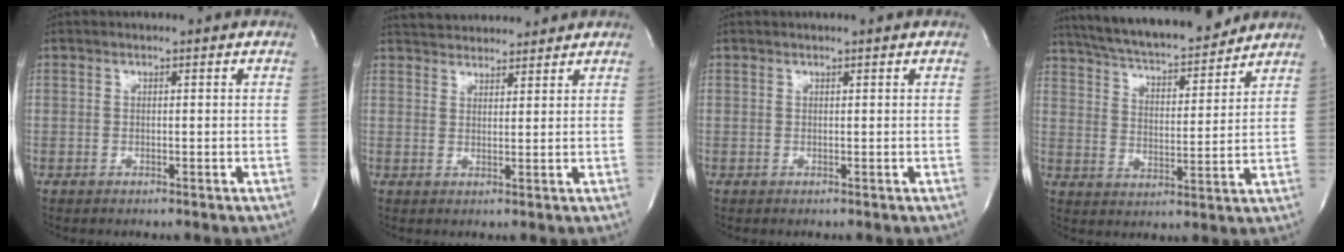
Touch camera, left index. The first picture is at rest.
{"total": 8.5, "force": [8.0, 2.0, 1.9], "torque": [-0.028, 0.026, 0.119]}
{"total": 1.1, "force": [1.0, -0.1, 0.5], "torque": [-0.008, 0.008, 0.016]}
{"total": 17.6, "force": [15.9, 2.7, 7.0], "torque": [-0.124, 0.013, 0.249]}